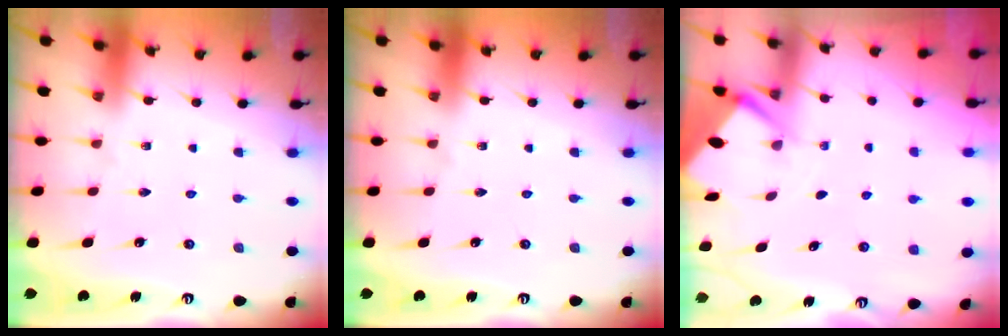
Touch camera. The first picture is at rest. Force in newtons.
{"total": 0.0}
{"total": 2.7, "press": 2.6, "slide": 0.3}